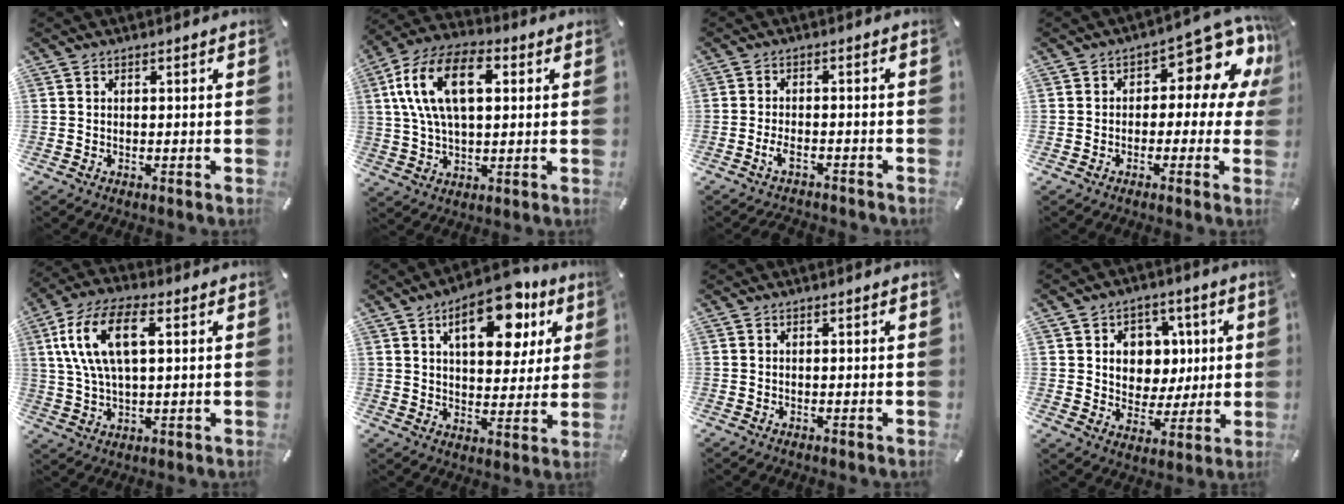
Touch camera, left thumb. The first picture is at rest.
{"total": 15.9, "force": [4.3, 9.1, 12.4], "torque": [-0.269, 0.009, 0.071]}
{"total": 3.4, "force": [-2.4, 1.3, 2.0], "torque": [-0.039, 0.011, -0.047]}
{"total": 11.0, "force": [4.7, 5.7, 8.2], "torque": [-0.097, -0.043, 0.075]}
{"total": 13.4, "force": [4.2, 6.5, 11.0], "torque": [-0.248, 0.007, 0.070]}
{"total": 16.6, "force": [8.3, 8.6, 11.5], "torque": [-0.152, -0.030, 0.134]}
{"total": 0.0}
{"total": 9.4, "force": [1.9, 8.9, 2.5], "torque": [-0.036, -0.011, 0.038]}